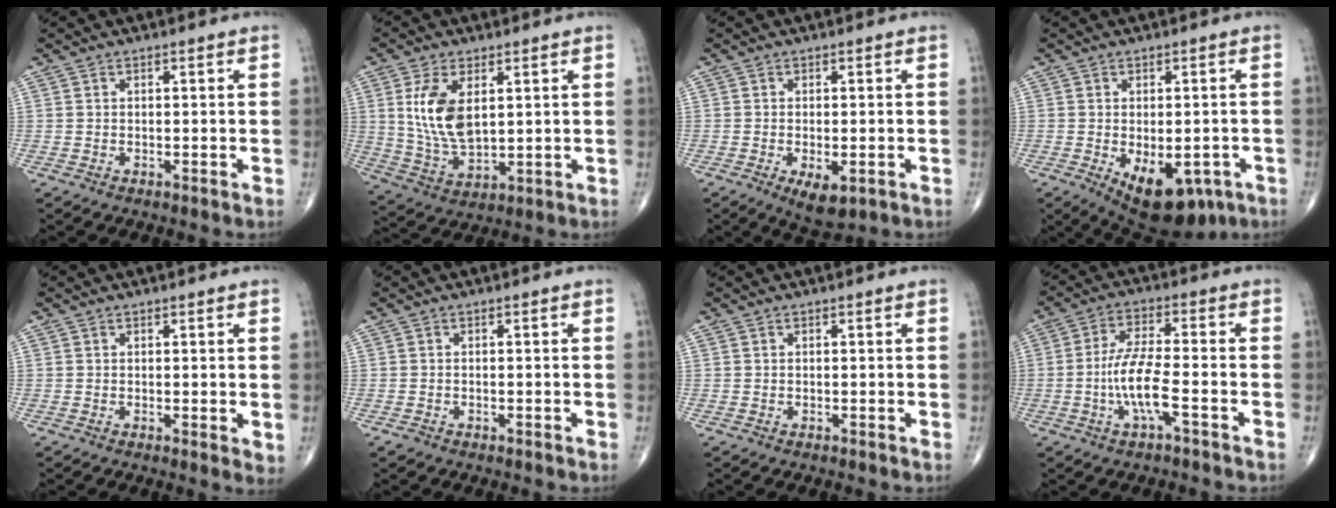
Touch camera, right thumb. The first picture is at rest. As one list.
[{"total": 11.3, "force": [2.9, 6.1, 9.1], "torque": [-0.173, -0.017, 0.066]}, {"total": 5.4, "force": [-2.1, 2.4, 4.4], "torque": [-0.070, -0.008, -0.024]}, {"total": 13.7, "force": [-5.6, 7.3, 10.1], "torque": [-0.134, -0.002, -0.064]}, {"total": 2.0, "force": [0.3, 0.6, 1.9], "torque": [-0.029, -0.009, 0.003]}, {"total": 0.8, "force": [-0.5, 0.5, 0.2], "torque": [-0.006, 0.001, -0.011]}, {"total": 0.0}, {"total": 8.6, "force": [-2.7, 2.0, 7.9], "torque": [-0.170, 0.023, -0.053]}]